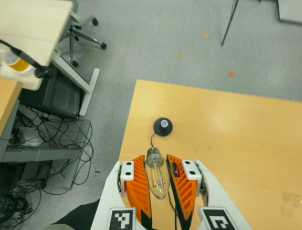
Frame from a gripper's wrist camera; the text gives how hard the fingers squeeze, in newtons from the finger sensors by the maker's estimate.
{"total": 19.5, "left": 20.8, "right": 18.2}